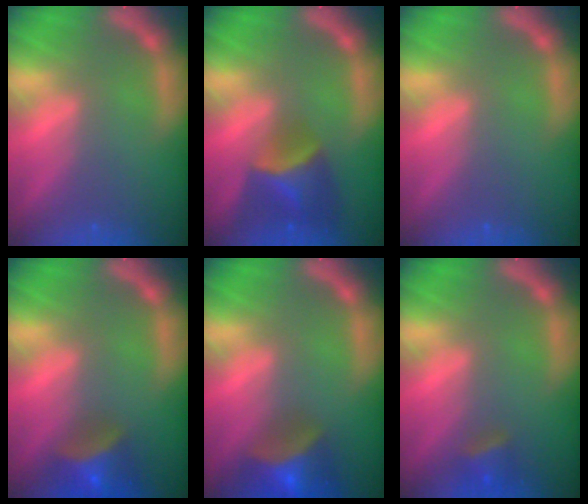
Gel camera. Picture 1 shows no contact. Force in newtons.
{"total": 5.5}
{"total": 0.0}
{"total": 5.5}
{"total": 7.0}
{"total": 2.4}